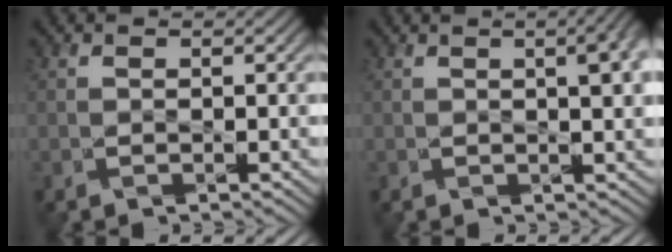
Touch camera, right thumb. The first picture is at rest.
{"total": 6.1, "force": [1.6, 2.2, 5.5], "torque": [-0.046, 0.015, 0.012]}